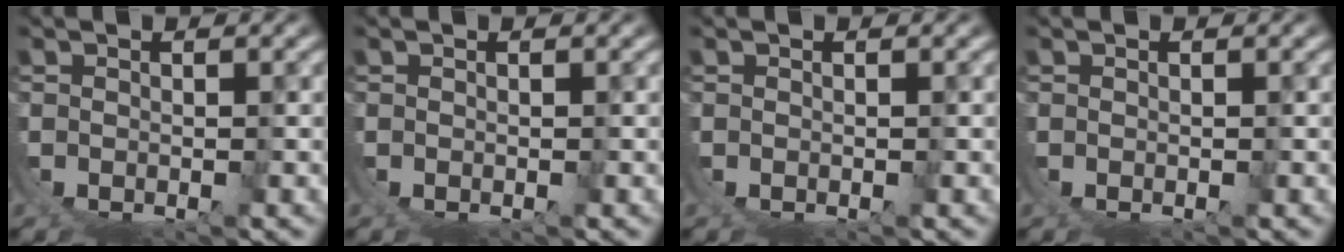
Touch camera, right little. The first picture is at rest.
{"total": 0.0}
{"total": 0.0}
{"total": 0.0}